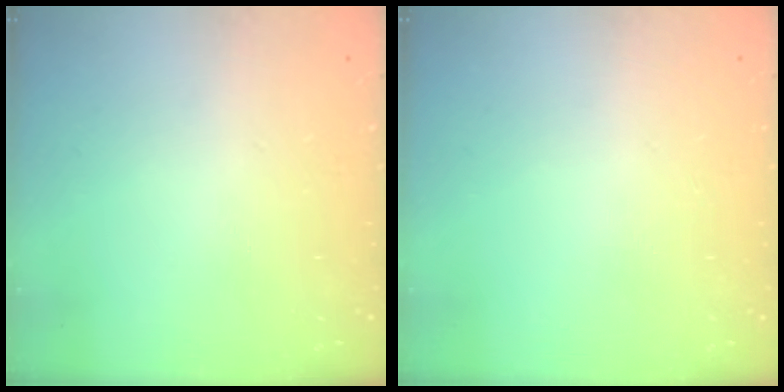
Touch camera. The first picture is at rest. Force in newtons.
{"total": 0.0}